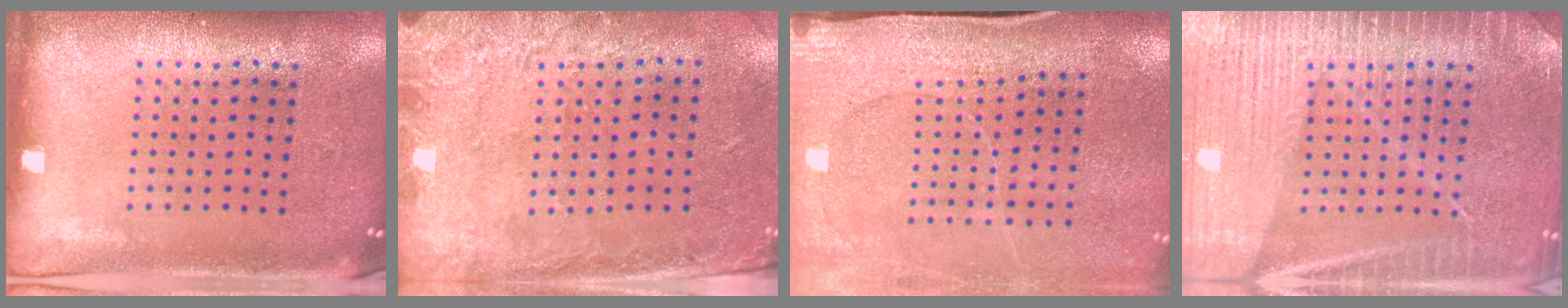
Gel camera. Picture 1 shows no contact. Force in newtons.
{"total": 2.8, "press": 2.0, "slide": 1.9}
{"total": 2.9, "press": 2.8, "slide": 0.7}
{"total": 6.8, "press": 6.7, "slide": 1.0}